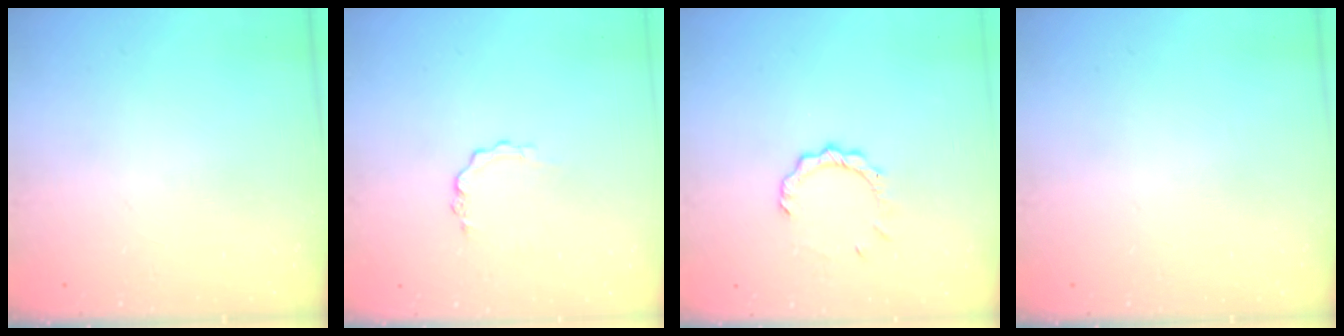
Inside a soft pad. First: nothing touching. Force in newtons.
{"total": 2.9, "press": 2.9, "slide": 0.2}
{"total": 3.8, "press": 3.7, "slide": 0.4}
{"total": 0.0}